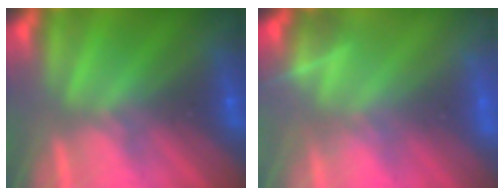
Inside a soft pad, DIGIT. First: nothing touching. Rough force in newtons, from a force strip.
{"total": 3.5}